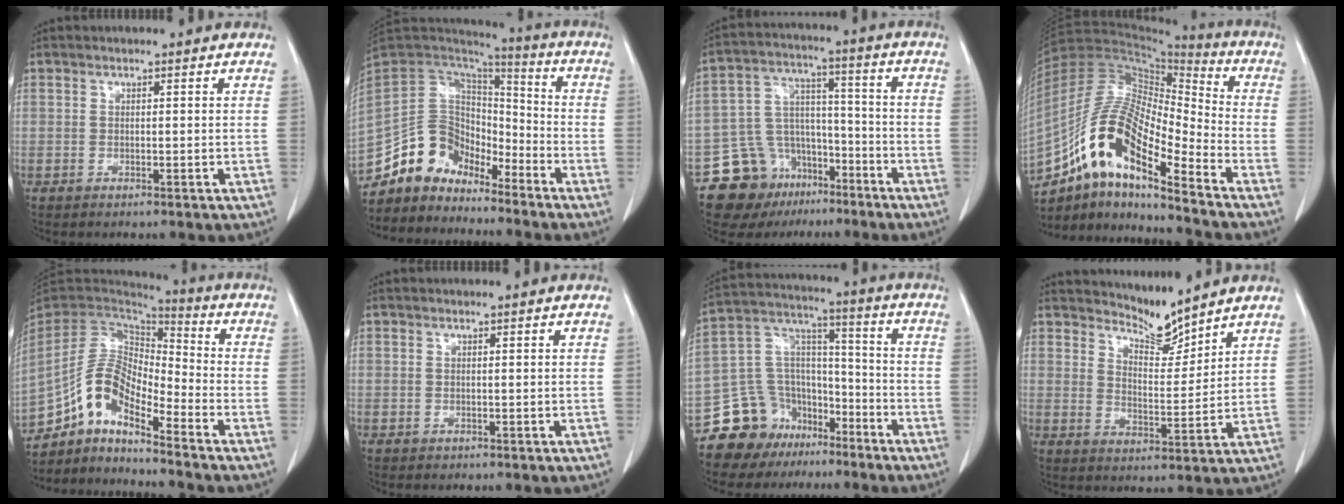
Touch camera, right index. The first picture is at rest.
{"total": 11.9, "force": [-9.9, 6.3, 1.7], "torque": [-0.025, 0.073, -0.184]}
{"total": 13.7, "force": [-9.2, 9.3, 3.9], "torque": [-0.068, 0.065, -0.147]}
{"total": 16.4, "force": [-10.4, 3.8, 12.1], "torque": [-0.238, 0.027, -0.183]}
{"total": 11.6, "force": [-8.7, 3.5, 6.9], "torque": [-0.138, 0.035, -0.164]}
{"total": 0.0}
{"total": 13.7, "force": [-9.9, 9.3, 2.0], "torque": [-0.042, 0.092, -0.167]}
{"total": 5.6, "force": [5.6, 0.2, 0.5], "torque": [-0.009, -0.018, 0.105]}